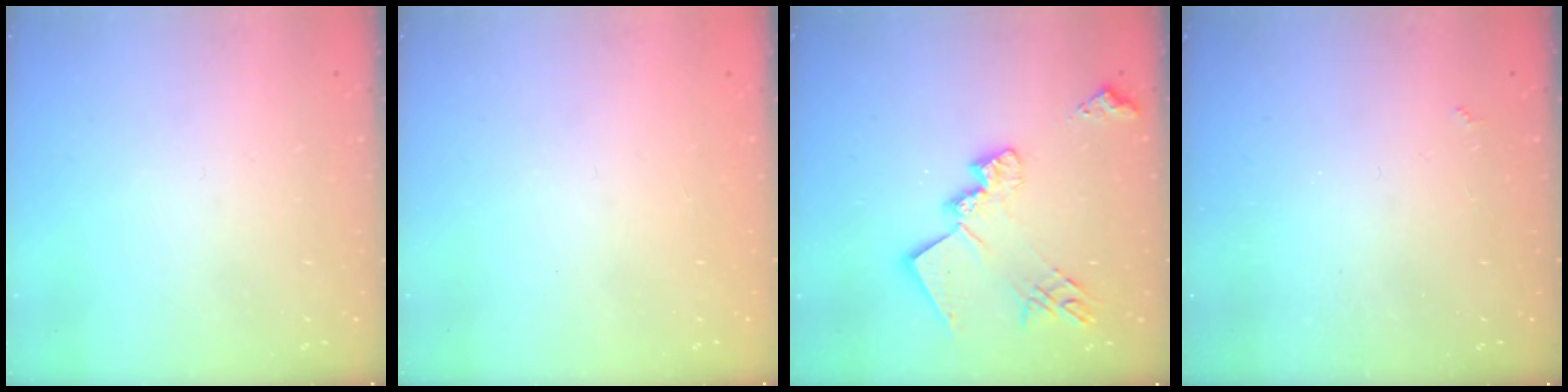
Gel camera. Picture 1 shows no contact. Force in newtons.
{"total": 1.1, "press": 1.0, "slide": 0.1}
{"total": 18.0, "press": 18.0, "slide": 1.2}
{"total": 1.4, "press": 1.3, "slide": 0.4}